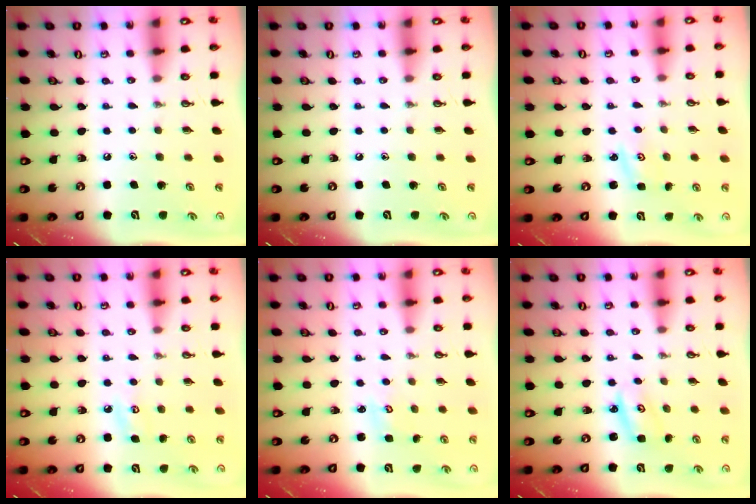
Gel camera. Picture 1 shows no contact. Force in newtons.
{"total": 0.0}
{"total": 2.0, "press": 2.0, "slide": 0.3}
{"total": 5.0, "press": 5.0, "slide": 0.2}
{"total": 1.8, "press": 1.8, "slide": 0.2}
{"total": 3.2, "press": 3.2, "slide": 0.3}